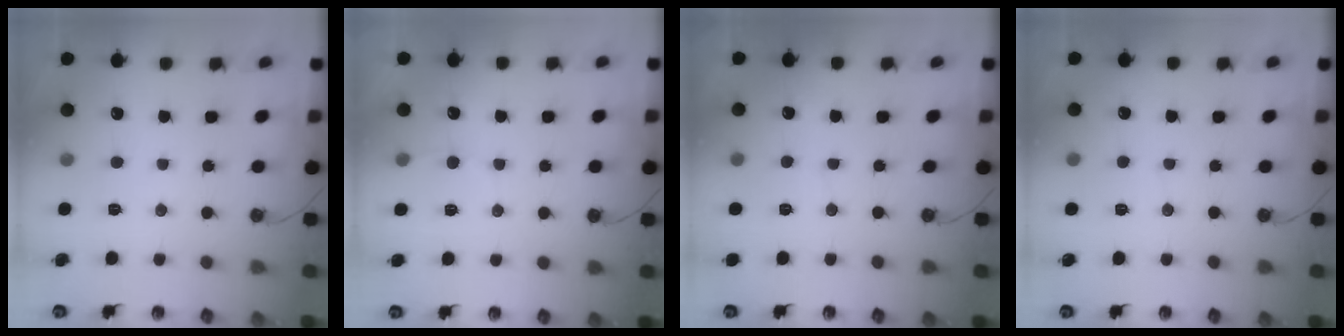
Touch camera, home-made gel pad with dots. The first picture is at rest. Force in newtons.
{"total": 4.4, "press": 4.3, "slide": 0.5}
{"total": 1.6, "press": 1.5, "slide": 0.1}
{"total": 2.6, "press": 2.6, "slide": 0.3}